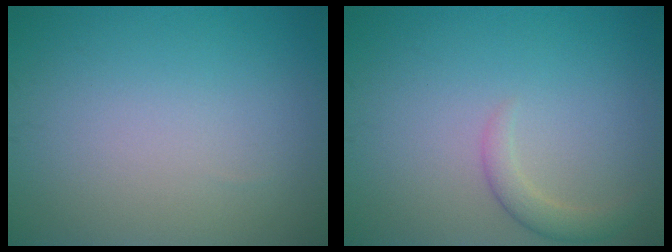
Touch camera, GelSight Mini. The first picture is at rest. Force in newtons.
{"total": 1.8, "press": 1.8, "slide": 0.1}